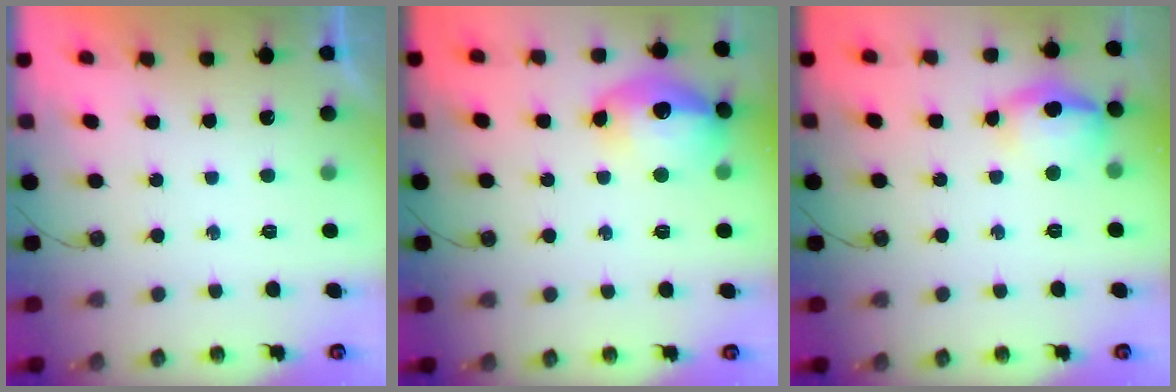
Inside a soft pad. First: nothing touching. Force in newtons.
{"total": 15.4, "press": 15.4, "slide": 1.3}
{"total": 18.4, "press": 13.5, "slide": 12.5}